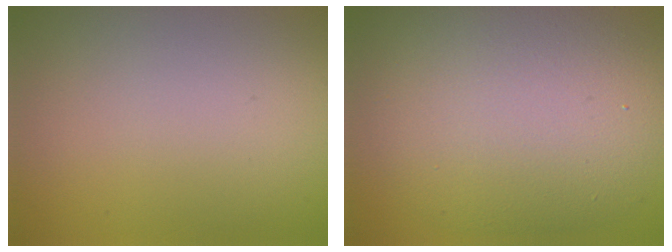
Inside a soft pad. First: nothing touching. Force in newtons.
{"total": 10.7, "press": 10.7, "slide": 0.7}